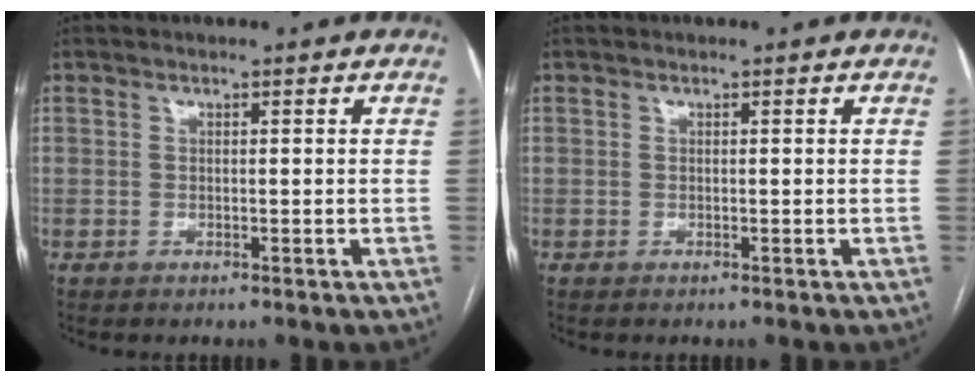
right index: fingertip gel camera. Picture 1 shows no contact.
{"total": 0.0}